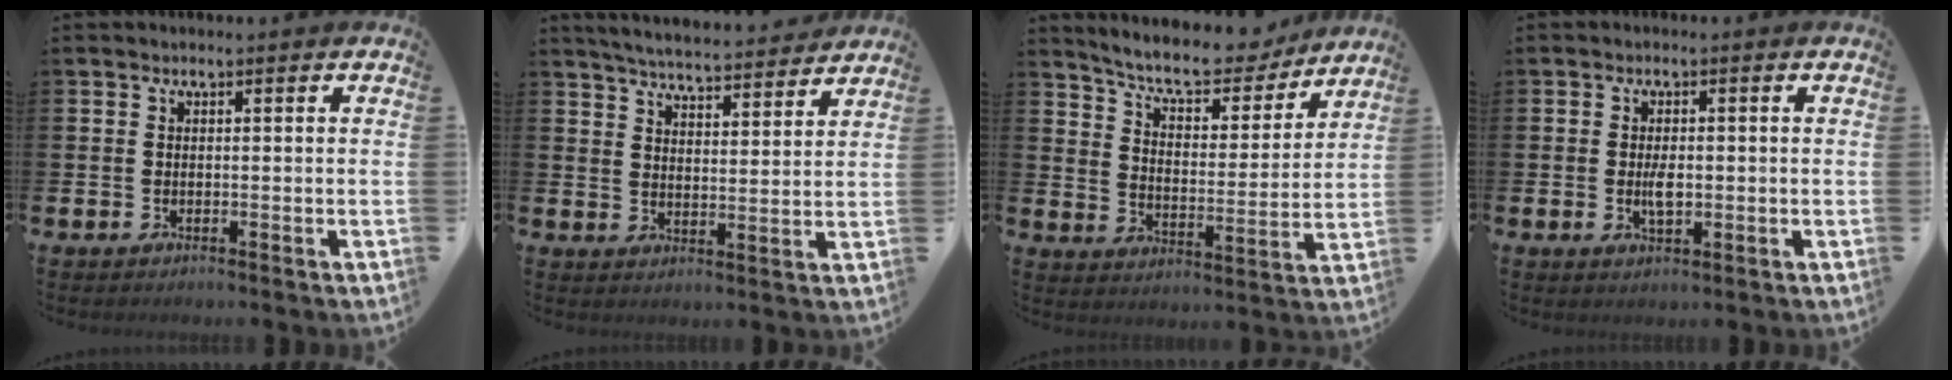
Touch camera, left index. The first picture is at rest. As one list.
[{"total": 5.6, "force": [5.6, 0.3, 0.8], "torque": [-0.029, -0.041, 0.096]}, {"total": 8.6, "force": [7.9, 2.2, 2.6], "torque": [-0.074, -0.054, 0.136]}, {"total": 2.5, "force": [-0.2, 1.1, 2.3], "torque": [-0.042, 0.000, -0.005]}]